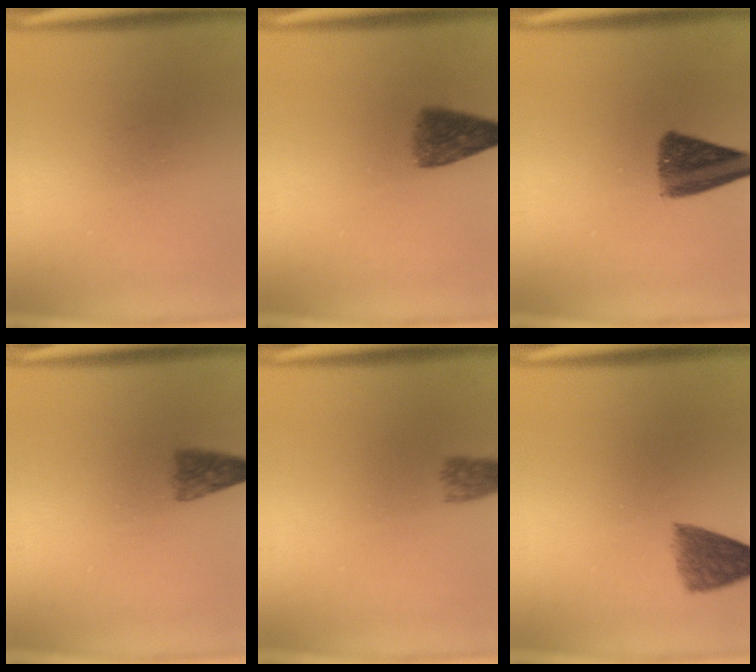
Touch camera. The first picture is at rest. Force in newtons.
{"total": 5.5}
{"total": 9.4}
{"total": 3.4}
{"total": 2.7}
{"total": 5.1}